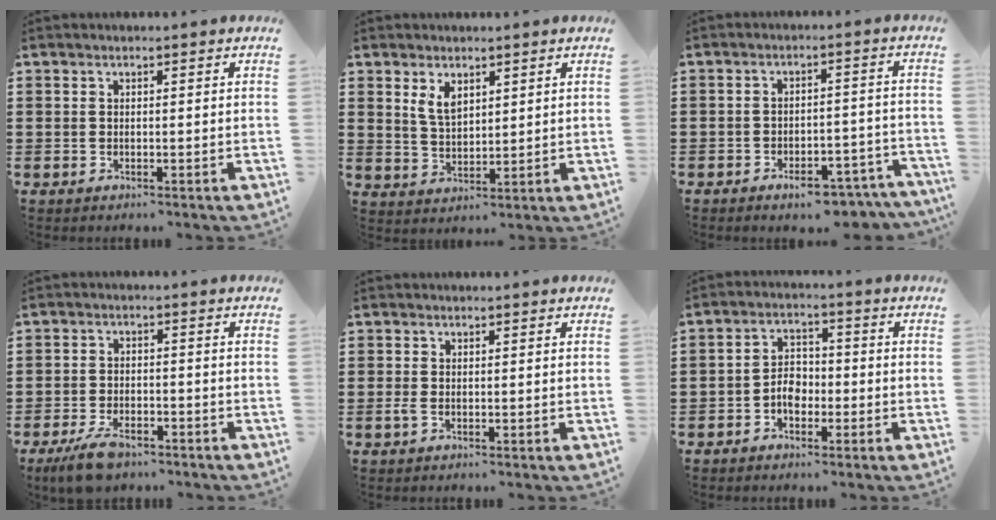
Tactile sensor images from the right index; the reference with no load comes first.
{"total": 3.7, "force": [2.0, 1.9, 2.4], "torque": [-0.053, 0.004, 0.037]}
{"total": 5.3, "force": [-4.6, 1.2, 2.3], "torque": [-0.034, 0.009, -0.083]}
{"total": 5.1, "force": [-4.0, 1.7, 2.7], "torque": [-0.060, 0.002, -0.077]}
{"total": 1.0, "force": [-0.3, 0.3, 0.9], "torque": [-0.025, -0.005, -0.007]}
{"total": 3.8, "force": [-1.5, 2.6, 2.3], "torque": [-0.055, 0.003, -0.031]}